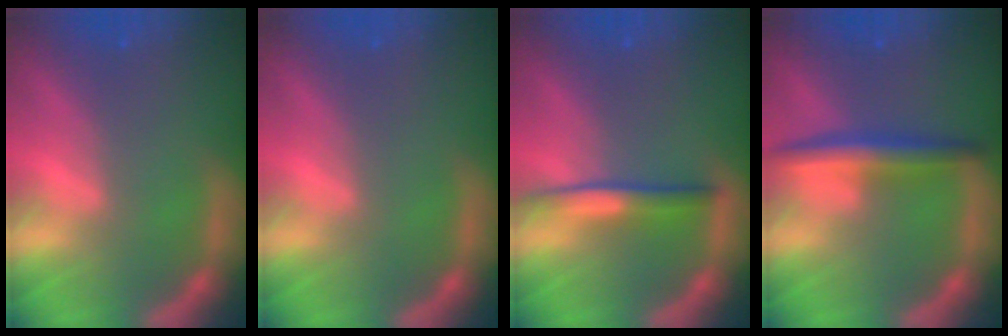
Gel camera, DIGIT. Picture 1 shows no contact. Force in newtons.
{"total": 0.0}
{"total": 3.0}
{"total": 4.0}